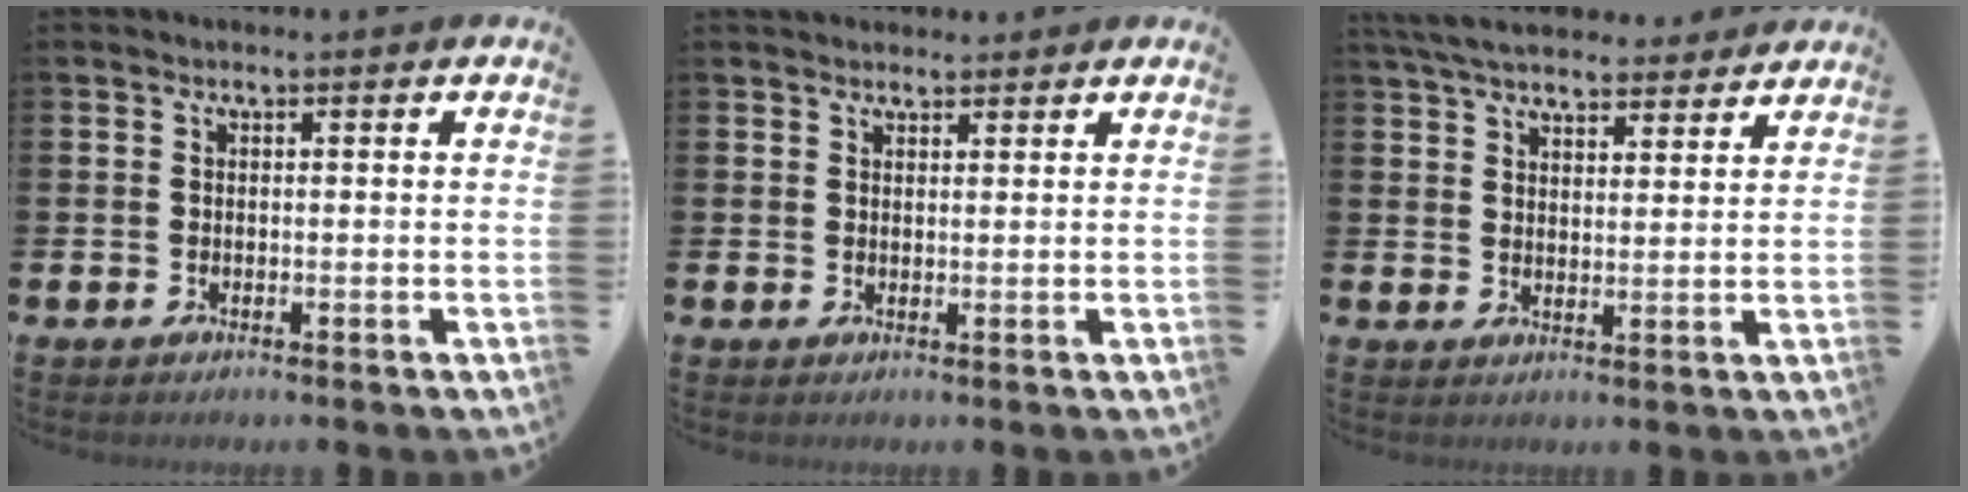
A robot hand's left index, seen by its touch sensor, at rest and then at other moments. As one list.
[{"total": 1.9, "force": [1.8, 0.7, 0.0], "torque": [0.006, -0.004, 0.031]}, {"total": 6.2, "force": [5.9, 1.4, 1.4], "torque": [-0.043, -0.025, 0.107]}]